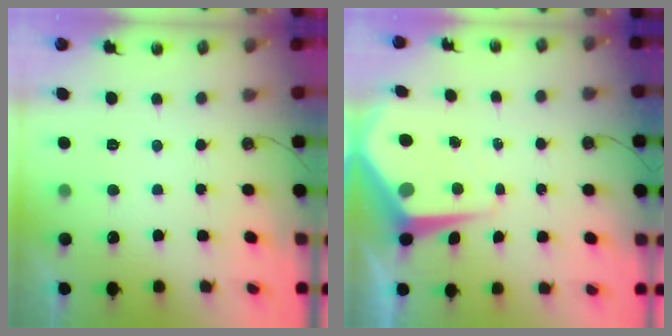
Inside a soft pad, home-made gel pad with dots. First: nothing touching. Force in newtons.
{"total": 8.3, "press": 8.3, "slide": 0.4}